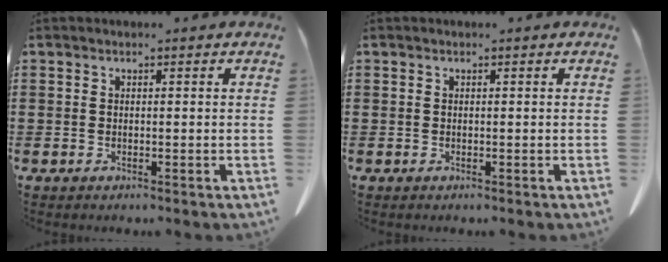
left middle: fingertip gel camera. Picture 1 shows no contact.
{"total": 0.0}